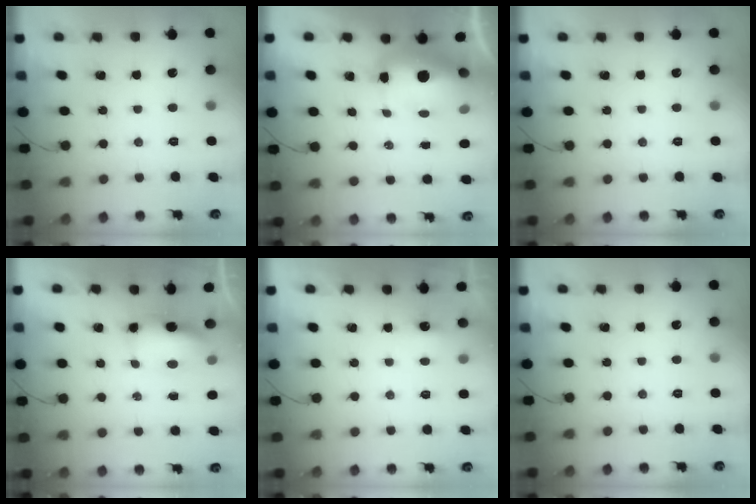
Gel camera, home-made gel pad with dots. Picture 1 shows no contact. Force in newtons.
{"total": 16.6, "press": 14.5, "slide": 8.2}
{"total": 0.0}
{"total": 7.2, "press": 7.2, "slide": 0.5}
{"total": 3.6, "press": 1.5, "slide": 3.3}
{"total": 0.0}